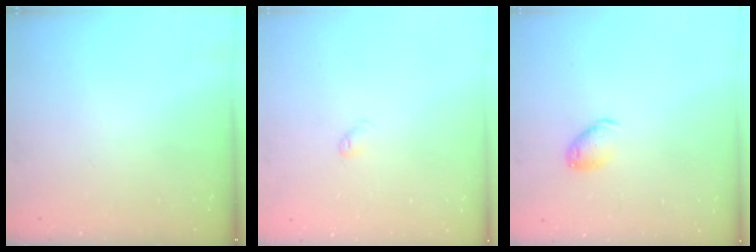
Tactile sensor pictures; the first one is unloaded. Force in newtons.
{"total": 2.9, "press": 2.8, "slide": 0.5}
{"total": 7.3, "press": 7.2, "slide": 0.9}